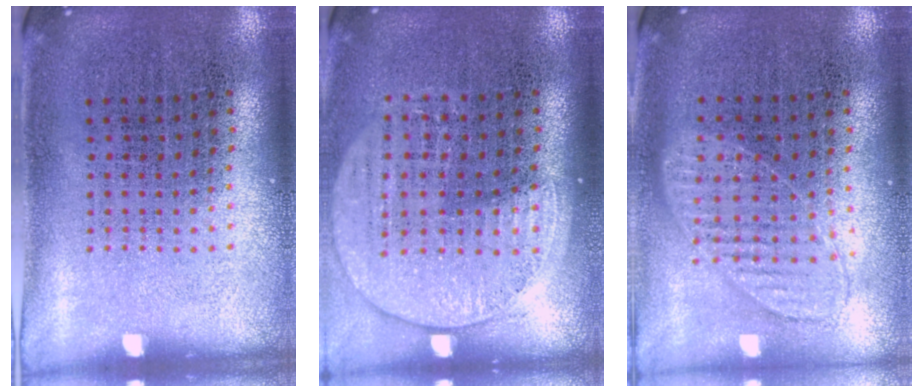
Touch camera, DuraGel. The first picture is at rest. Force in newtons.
{"total": 1.5, "press": 1.4, "slide": 0.5}
{"total": 0.9, "press": 0.9, "slide": 0.1}